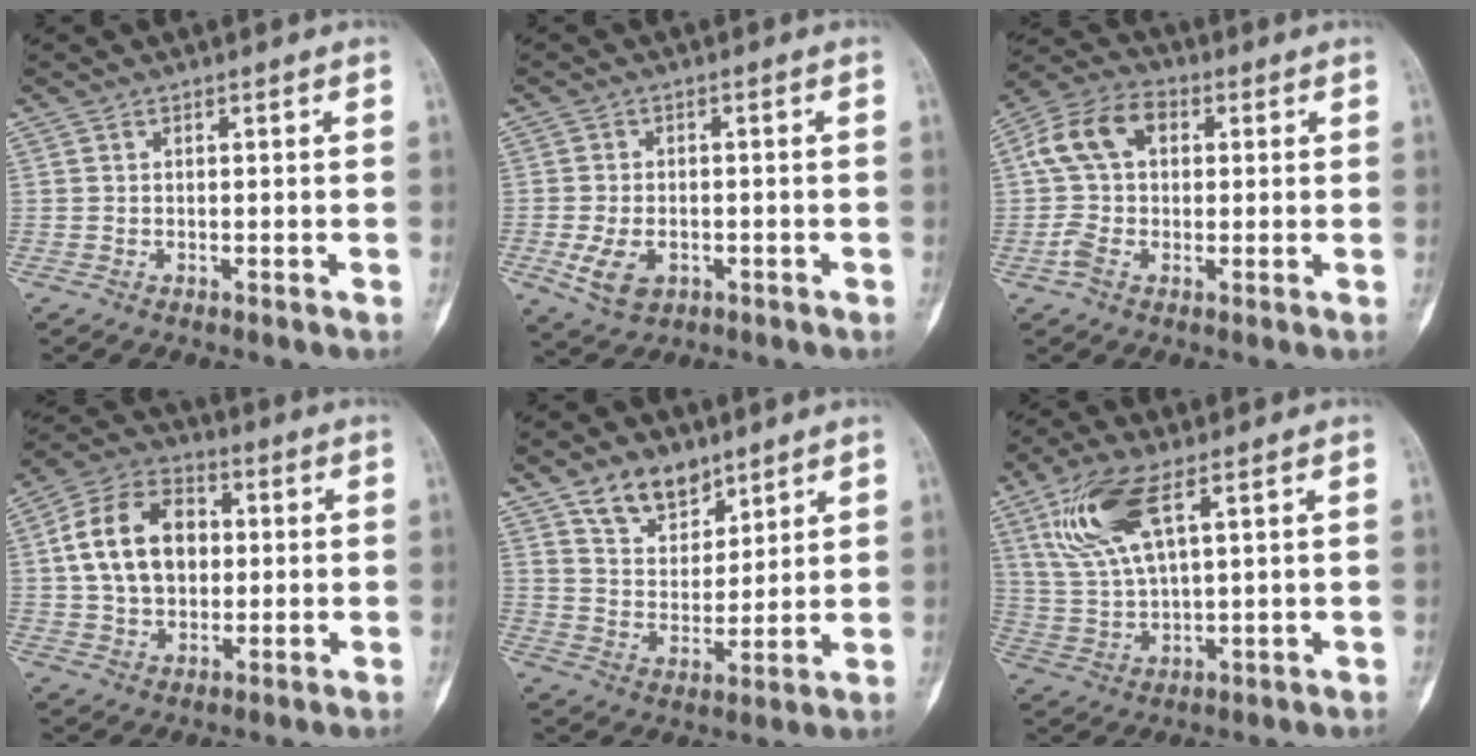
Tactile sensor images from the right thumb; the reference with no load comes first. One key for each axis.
{"total": 6.1, "fx": -1.9, "fy": 4.0, "fz": 4.2, "tx": -0.075, "ty": 0.000, "tz": -0.027}
{"total": 10.5, "fx": 1.8, "fy": 7.2, "fz": 7.4, "tx": -0.135, "ty": 0.032, "tz": 0.026}
{"total": 15.1, "fx": 1.9, "fy": 10.6, "fz": 10.6, "tx": -0.167, "ty": 0.017, "tz": 0.028}
{"total": 9.5, "fx": 6.7, "fy": 5.5, "fz": 4.0, "tx": -0.034, "ty": -0.046, "tz": 0.123}
{"total": 12.4, "fx": 5.7, "fy": 4.2, "fz": 10.2, "tx": -0.220, "ty": -0.012, "tz": 0.119}